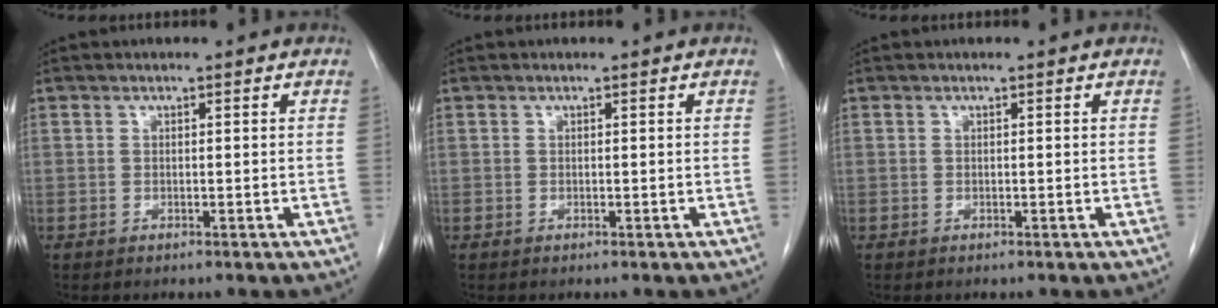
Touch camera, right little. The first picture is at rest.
{"total": 0.0}
{"total": 0.0}